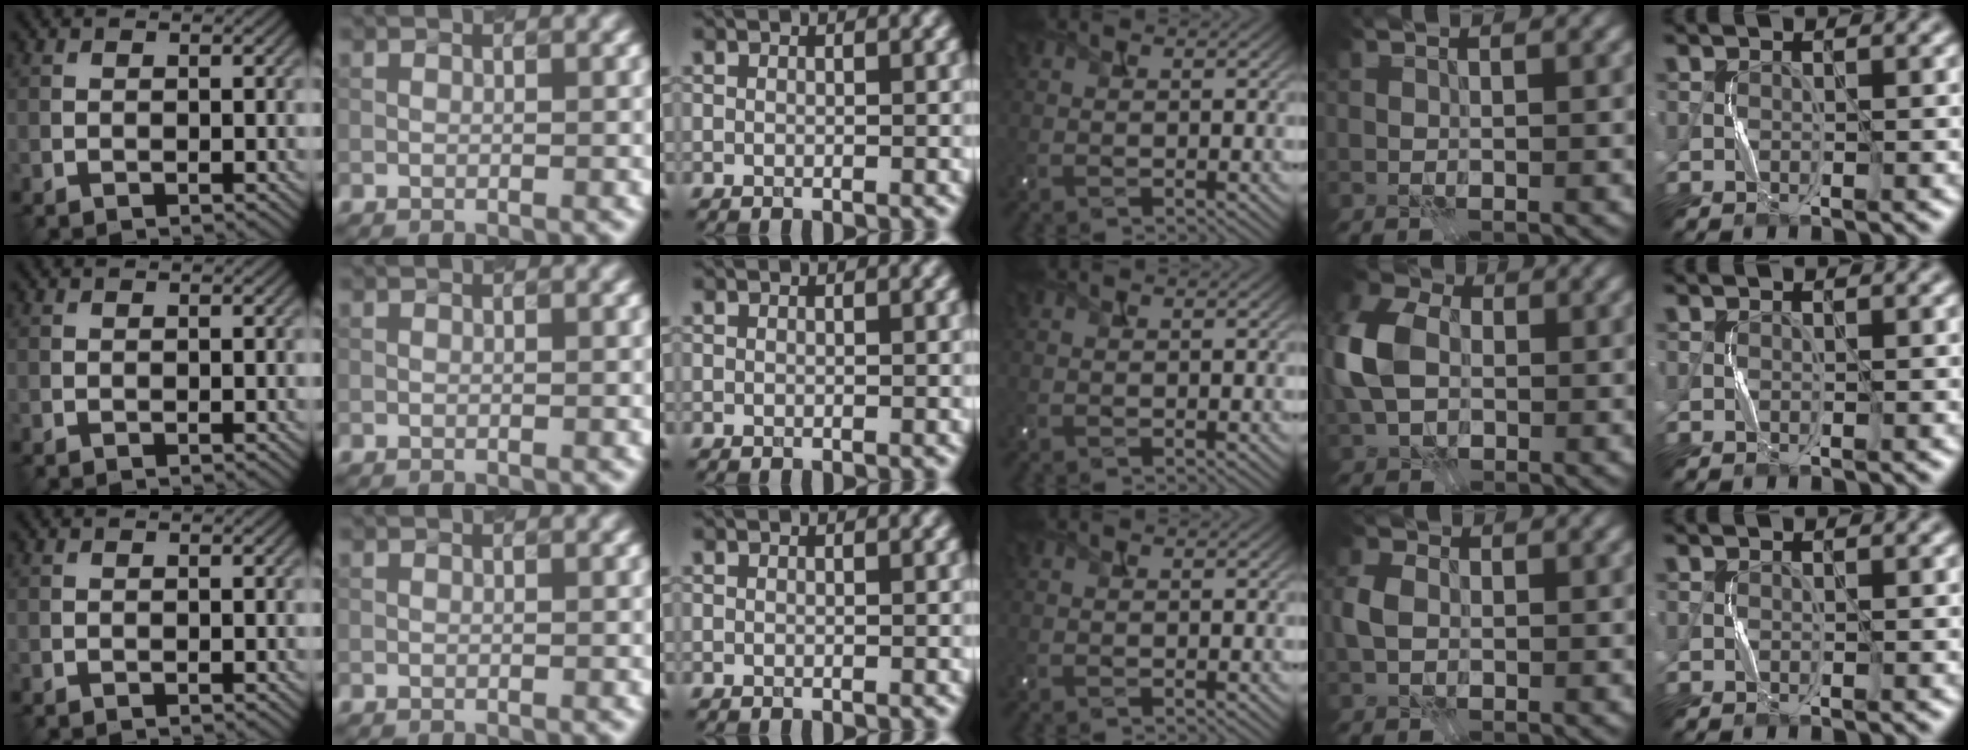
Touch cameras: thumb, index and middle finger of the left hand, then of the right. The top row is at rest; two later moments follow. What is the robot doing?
{"motion": "press", "object": "camera"}